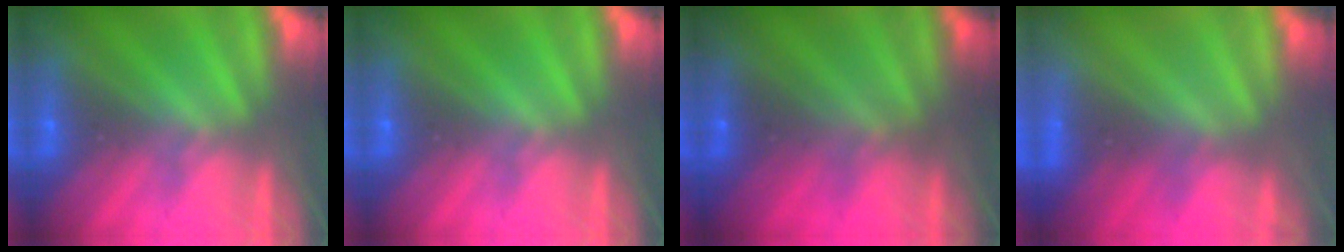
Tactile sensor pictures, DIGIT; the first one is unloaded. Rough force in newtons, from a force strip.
{"total": 0.0}
{"total": 1.9}
{"total": 3.7}